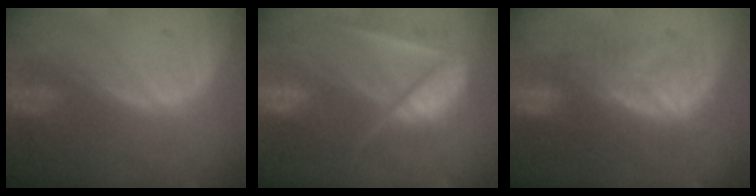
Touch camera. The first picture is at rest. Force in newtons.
{"total": 9.8, "press": 8.3, "slide": 5.3}
{"total": 7.9, "press": 7.8, "slide": 1.6}